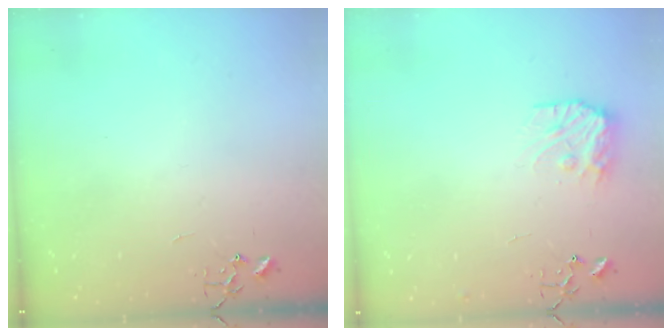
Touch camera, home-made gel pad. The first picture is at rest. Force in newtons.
{"total": 10.4, "press": 10.4, "slide": 0.6}